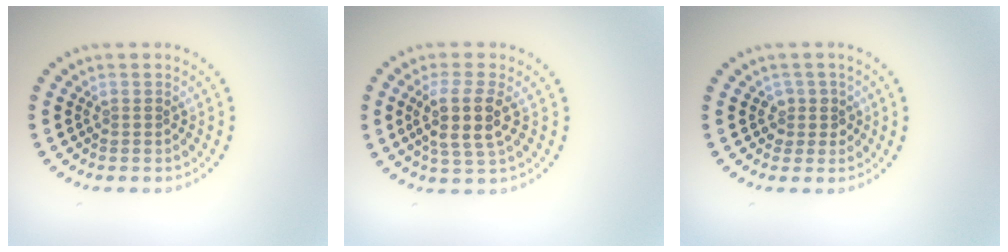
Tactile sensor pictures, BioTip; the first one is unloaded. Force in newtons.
{"total": 3.7, "press": 3.3, "slide": 1.7}
{"total": 1.6, "press": 1.3, "slide": 1.0}